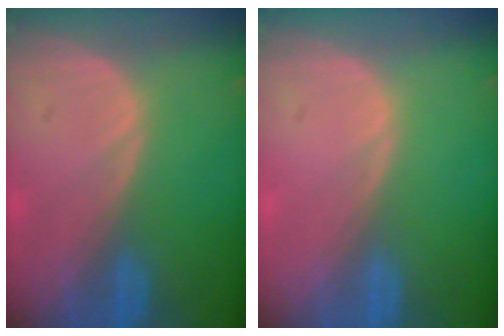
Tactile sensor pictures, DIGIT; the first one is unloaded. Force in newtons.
{"total": 0.0}